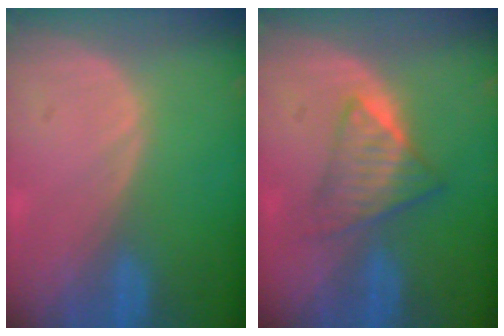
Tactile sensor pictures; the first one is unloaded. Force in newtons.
{"total": 6.0, "press": 5.2, "slide": 3.1}